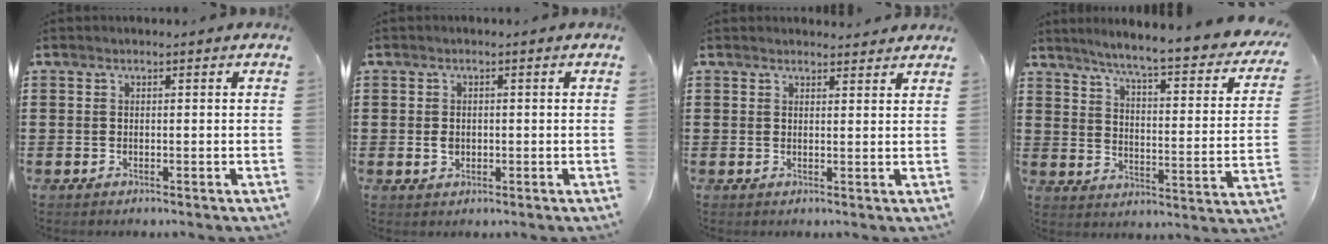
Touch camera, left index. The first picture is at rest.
{"total": 1.5, "force": [0.0, 1.2, 1.0], "torque": [-0.022, 0.006, -0.002]}
{"total": 1.8, "force": [1.7, 0.2, 0.1], "torque": [0.001, -0.002, 0.033]}
{"total": 5.9, "force": [4.9, -0.7, 3.2], "torque": [-0.077, -0.044, 0.071]}